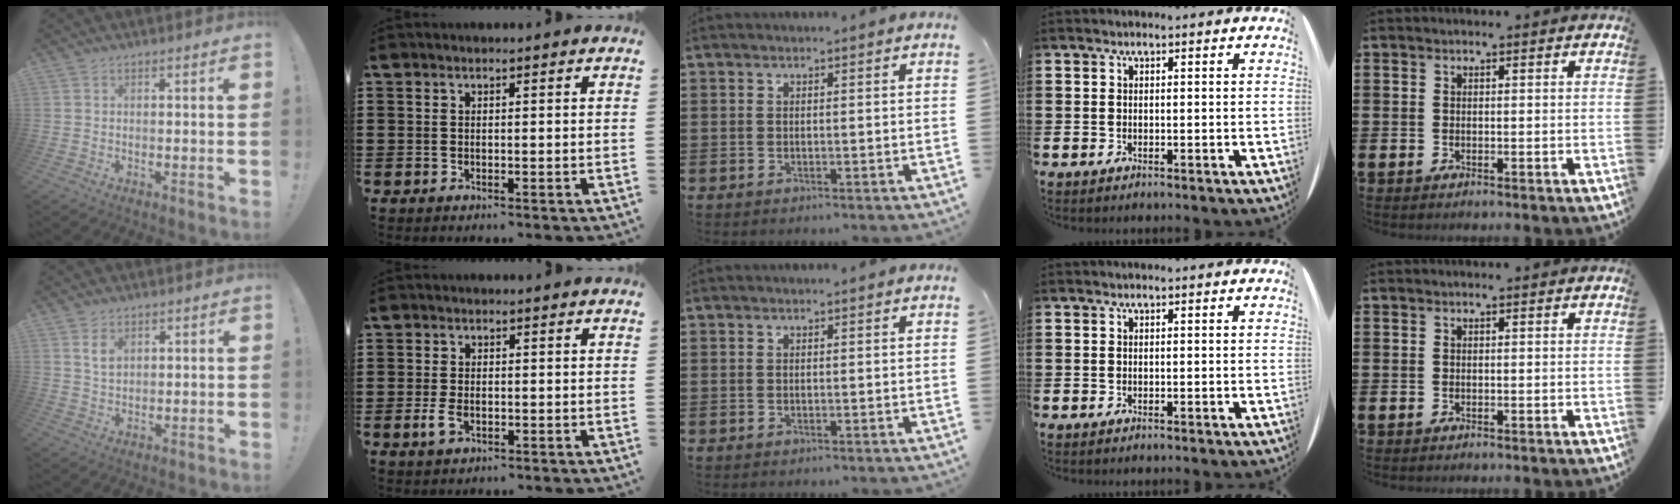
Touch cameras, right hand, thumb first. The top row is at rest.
{"thumb": {"total": 3.9, "force": [1.8, 2.3, 2.6], "torque": [-0.035, -0.007, 0.031]}, "index": {"total": 2.5, "force": [-0.9, 1.3, 1.9], "torque": [-0.060, -0.012, -0.020]}}